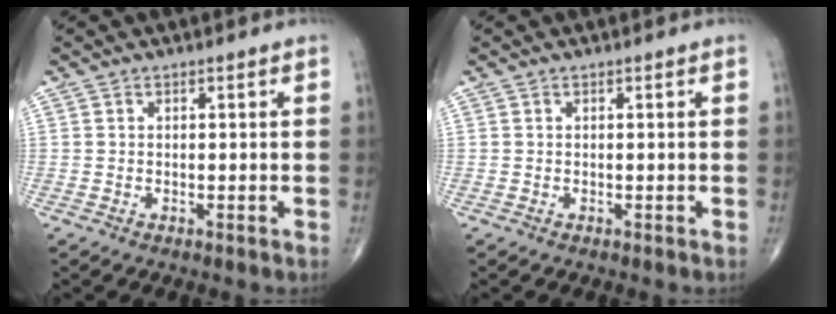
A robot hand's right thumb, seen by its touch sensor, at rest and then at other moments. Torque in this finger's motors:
{"motor_torque": [0.00, 0.00, 0.00, 0.00, 0.02]}